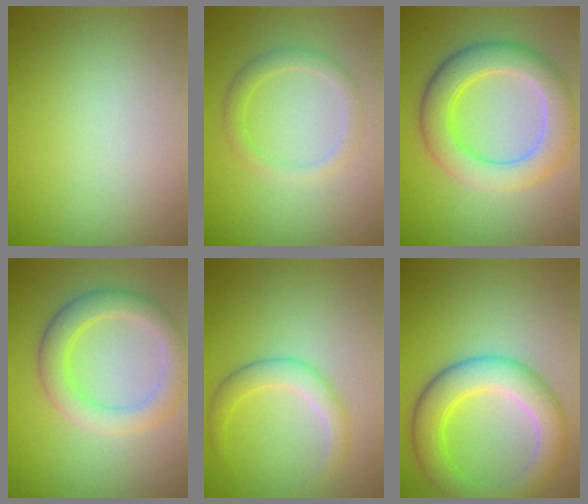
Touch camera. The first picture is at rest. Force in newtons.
{"total": 1.9, "press": 1.9, "slide": 0.0}
{"total": 6.0, "press": 6.0, "slide": 0.4}
{"total": 4.1, "press": 4.1, "slide": 0.2}
{"total": 2.5, "press": 2.5, "slide": 0.1}
{"total": 6.1, "press": 6.1, "slide": 0.2}